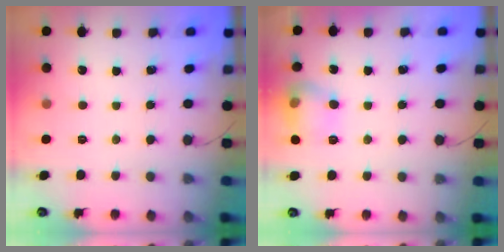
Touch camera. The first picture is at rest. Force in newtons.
{"total": 10.6, "press": 10.5, "slide": 0.6}